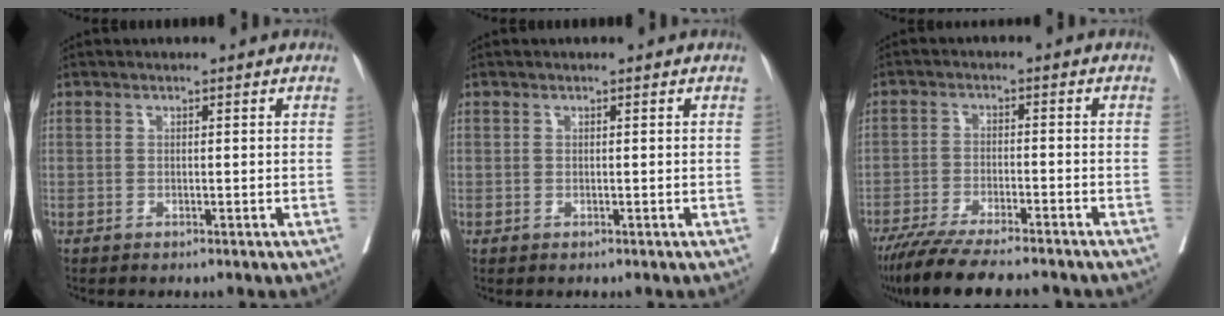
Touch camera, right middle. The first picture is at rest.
{"total": 0.0}
{"total": 13.2, "force": [-11.3, 1.4, 6.8], "torque": [-0.109, -0.032, -0.176]}